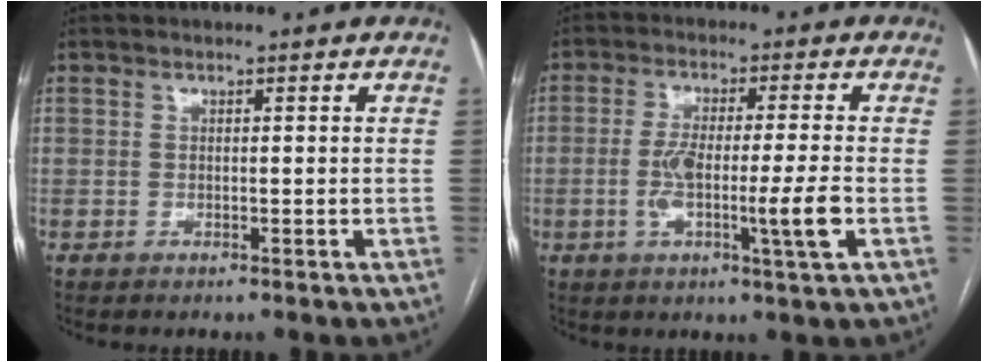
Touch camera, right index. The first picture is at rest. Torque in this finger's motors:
{"motor_torque": [0.55, -0.17, 0.27, 0.12]}